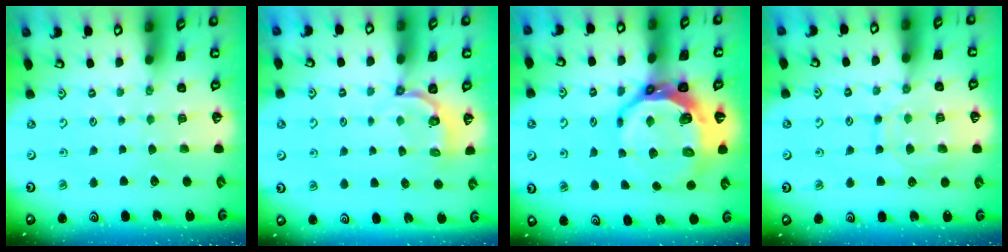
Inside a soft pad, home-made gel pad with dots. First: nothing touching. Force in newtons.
{"total": 4.0, "press": 3.1, "slide": 2.5}
{"total": 13.8, "press": 13.0, "slide": 4.6}
{"total": 11.2, "press": 11.1, "slide": 1.0}